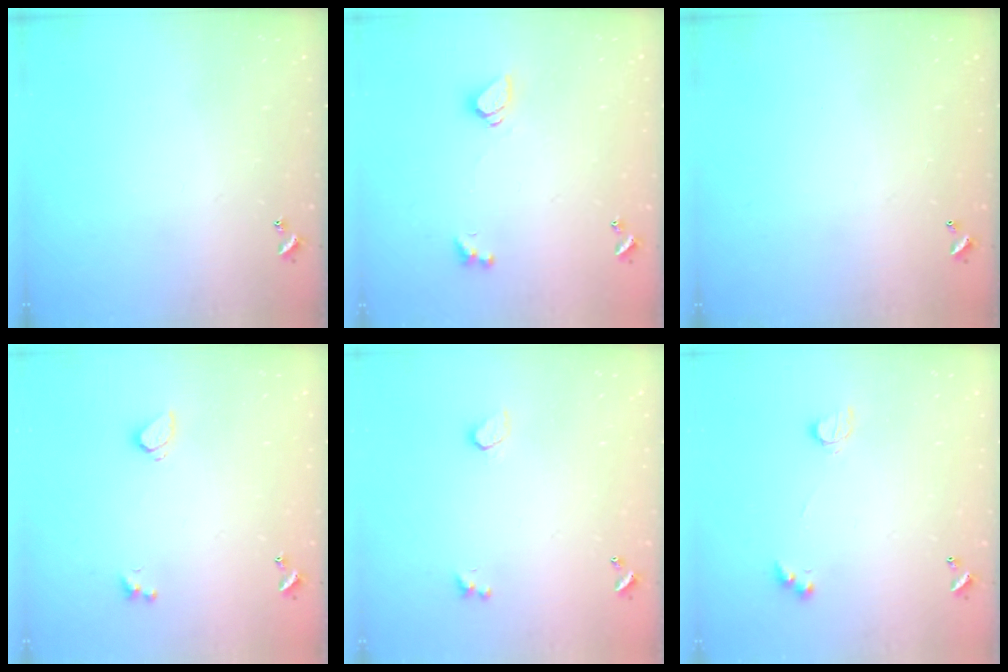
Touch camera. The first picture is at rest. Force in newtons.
{"total": 1.2, "press": 1.1, "slide": 0.5}
{"total": 2.9, "press": 2.9, "slide": 0.1}
{"total": 0.8, "press": 0.6, "slide": 0.4}
{"total": 0.9, "press": 0.8, "slide": 0.4}
{"total": 3.6, "press": 3.6, "slide": 0.6}